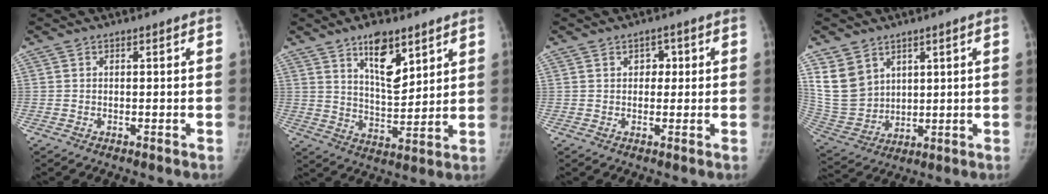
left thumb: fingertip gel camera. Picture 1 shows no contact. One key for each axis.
{"total": 10.8, "fx": 6.4, "fy": 4.6, "fz": 7.5, "tx": -0.101, "ty": -0.047, "tz": 0.114}
{"total": 2.7, "fx": 0.8, "fy": 2.2, "fz": 1.5, "tx": 0.001, "ty": 0.001, "tz": 0.007}
{"total": 11.4, "fx": 5.6, "fy": 8.7, "fz": 4.8, "tx": -0.072, "ty": -0.024, "tz": 0.133}